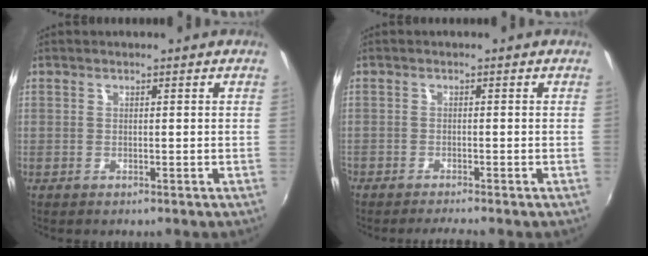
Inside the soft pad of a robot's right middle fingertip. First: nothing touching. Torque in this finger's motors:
{"motor_torque": [0.98, -1.16, 0.21, 0.13]}